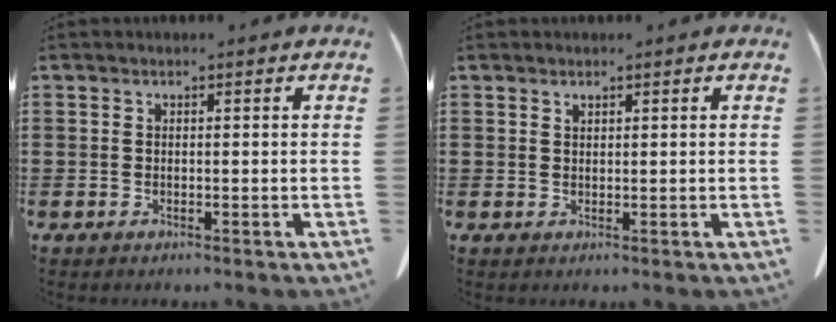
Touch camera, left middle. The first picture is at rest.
{"total": 0.7, "force": [0.6, 0.1, 0.4], "torque": [-0.010, -0.002, 0.013]}